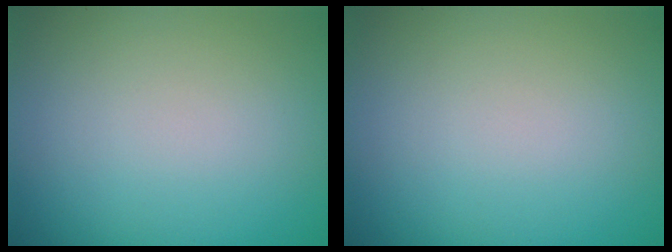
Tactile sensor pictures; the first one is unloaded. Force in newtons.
{"total": 0.0}